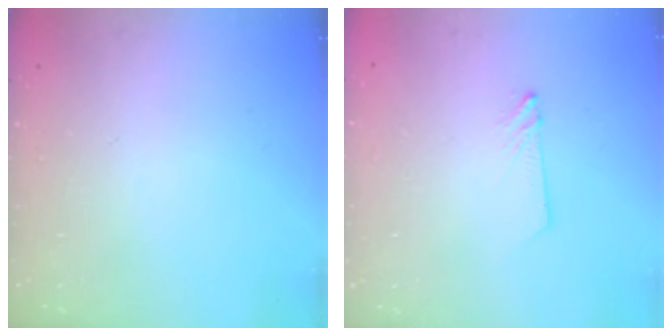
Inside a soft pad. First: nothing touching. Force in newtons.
{"total": 2.4, "press": 2.4, "slide": 0.2}